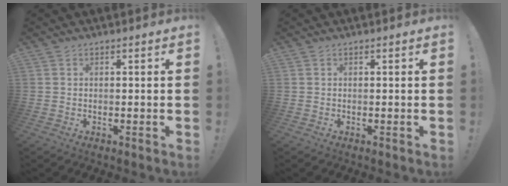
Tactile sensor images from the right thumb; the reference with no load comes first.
{"total": 0.0}